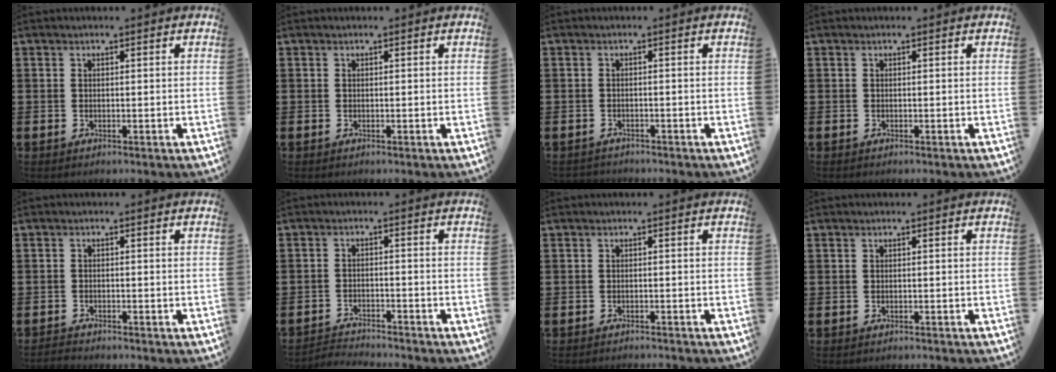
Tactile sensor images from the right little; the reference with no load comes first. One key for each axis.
{"total": 0.0}
{"total": 0.8, "fx": -0.8, "fy": 0.1, "fz": -0.1, "tx": -0.001, "ty": 0.001, "tz": -0.018}
{"total": 0.0}
{"total": 1.0, "fx": -1.0, "fy": 0.0, "fz": -0.1, "tx": -0.002, "ty": 0.001, "tz": -0.022}
{"total": 2.3, "fx": -2.3, "fy": 0.0, "fz": -0.2, "tx": -0.002, "ty": 0.003, "tz": -0.051}
{"total": 0.7, "fx": -0.7, "fy": -0.1, "fz": 0.0, "tx": 0.001, "ty": -0.001, "tz": -0.014}
{"total": 0.0}